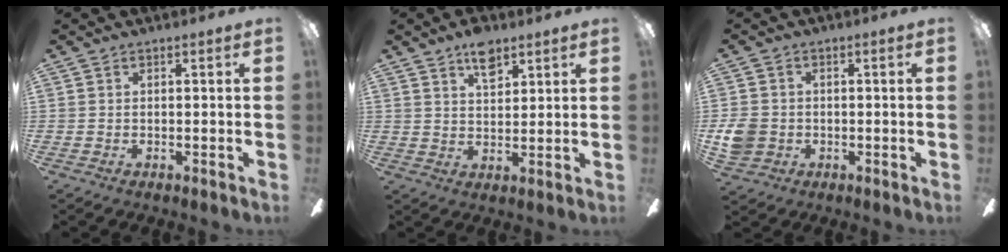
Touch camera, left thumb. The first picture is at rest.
{"total": 7.1, "force": [4.6, 3.5, 4.0], "torque": [-0.058, -0.018, 0.080]}
{"total": 6.1, "force": [-0.9, 5.4, 2.5], "torque": [-0.059, 0.011, -0.013]}